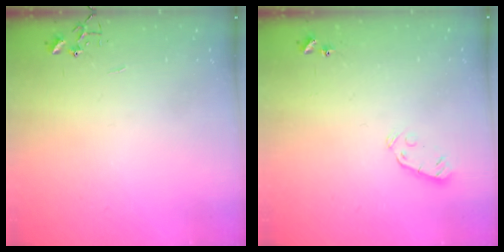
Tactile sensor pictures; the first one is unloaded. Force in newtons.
{"total": 3.7, "press": 3.6, "slide": 0.7}